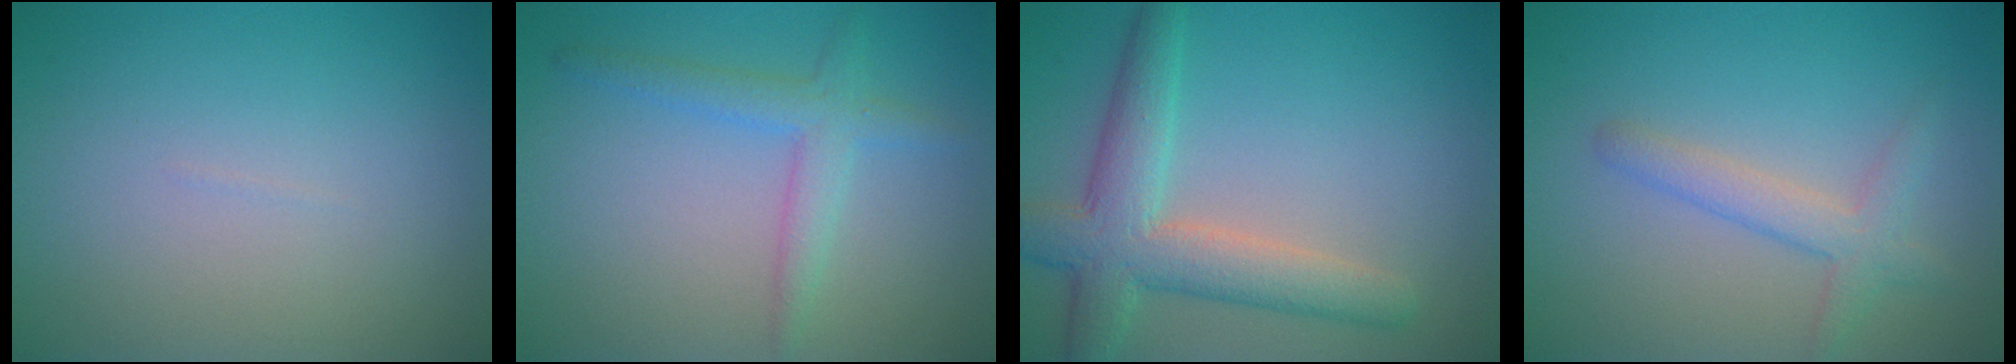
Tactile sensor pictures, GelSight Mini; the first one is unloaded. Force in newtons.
{"total": 2.8, "press": 2.8, "slide": 0.2}
{"total": 5.8, "press": 5.8, "slide": 0.3}
{"total": 2.7, "press": 2.6, "slide": 0.1}